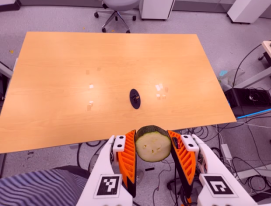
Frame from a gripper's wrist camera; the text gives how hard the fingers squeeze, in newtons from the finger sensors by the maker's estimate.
{"total": 11.9, "left": 12.0, "right": 11.8}